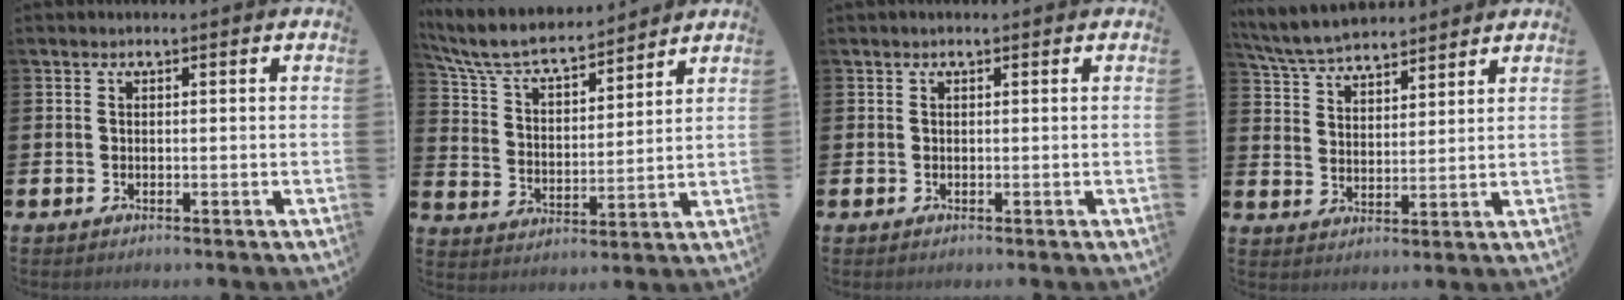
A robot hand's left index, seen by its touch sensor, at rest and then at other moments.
{"total": 7.6, "force": [7.0, 1.7, 2.5], "torque": [-0.086, -0.047, 0.121]}
{"total": 0.0}
{"total": 6.0, "force": [5.8, 1.2, 1.1], "torque": [-0.049, -0.025, 0.105]}